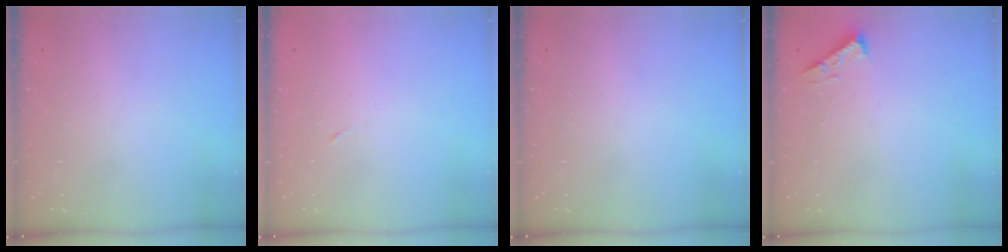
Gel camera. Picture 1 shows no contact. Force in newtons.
{"total": 3.1, "press": 2.9, "slide": 1.1}
{"total": 0.0}
{"total": 2.5, "press": 2.5, "slide": 0.3}